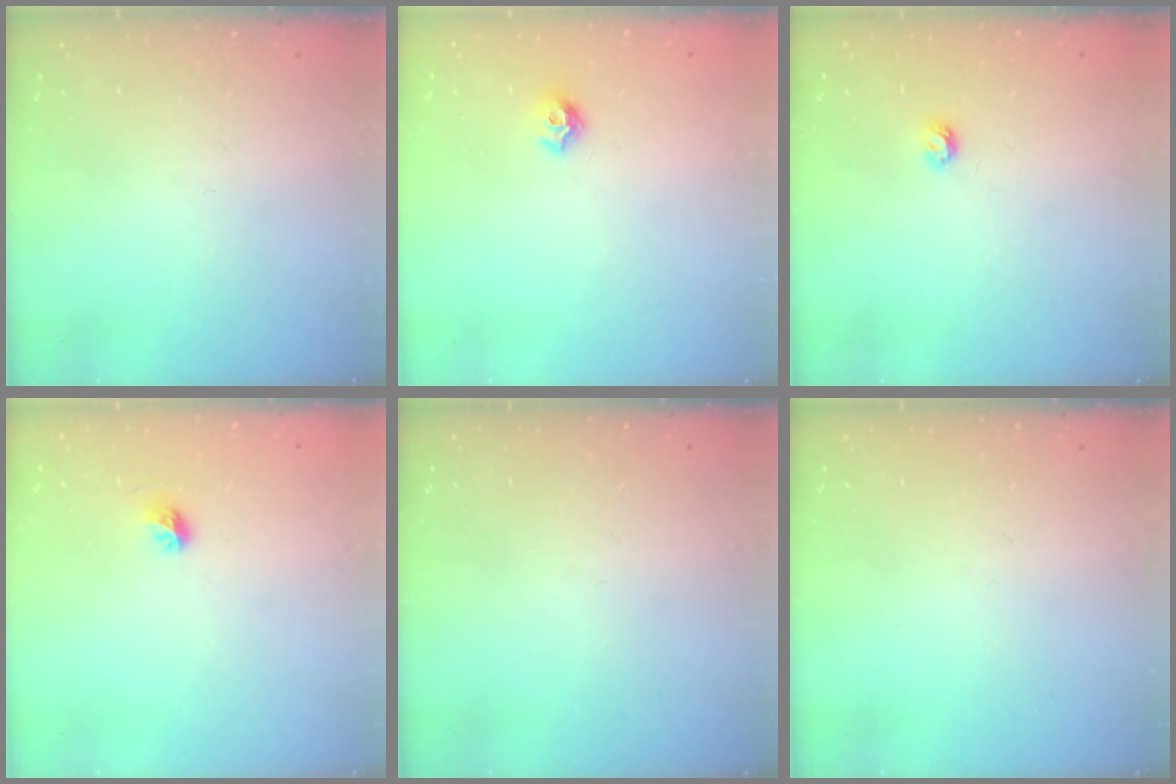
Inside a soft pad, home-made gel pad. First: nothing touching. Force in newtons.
{"total": 7.2, "press": 7.2, "slide": 0.7}
{"total": 3.4, "press": 3.4, "slide": 0.5}
{"total": 4.5, "press": 4.3, "slide": 1.4}
{"total": 0.0}
{"total": 0.0}